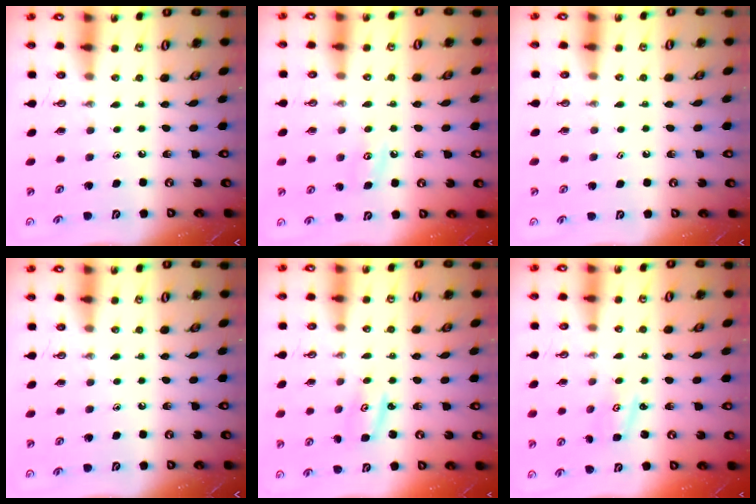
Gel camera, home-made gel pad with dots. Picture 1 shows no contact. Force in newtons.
{"total": 6.4, "press": 6.3, "slide": 0.8}
{"total": 0.9, "press": 0.6, "slide": 0.7}
{"total": 0.0}
{"total": 2.8, "press": 2.8, "slide": 0.3}
{"total": 1.7, "press": 1.7, "slide": 0.2}